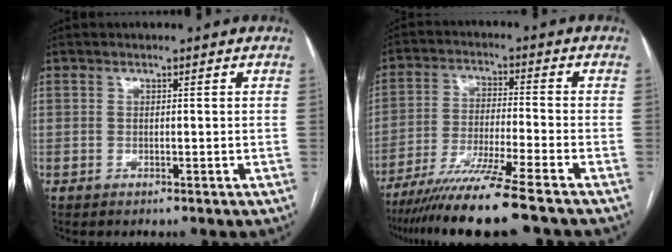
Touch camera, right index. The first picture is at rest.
{"total": 12.8, "force": [-10.1, -1.6, 7.6], "torque": [-0.121, -0.039, -0.169]}